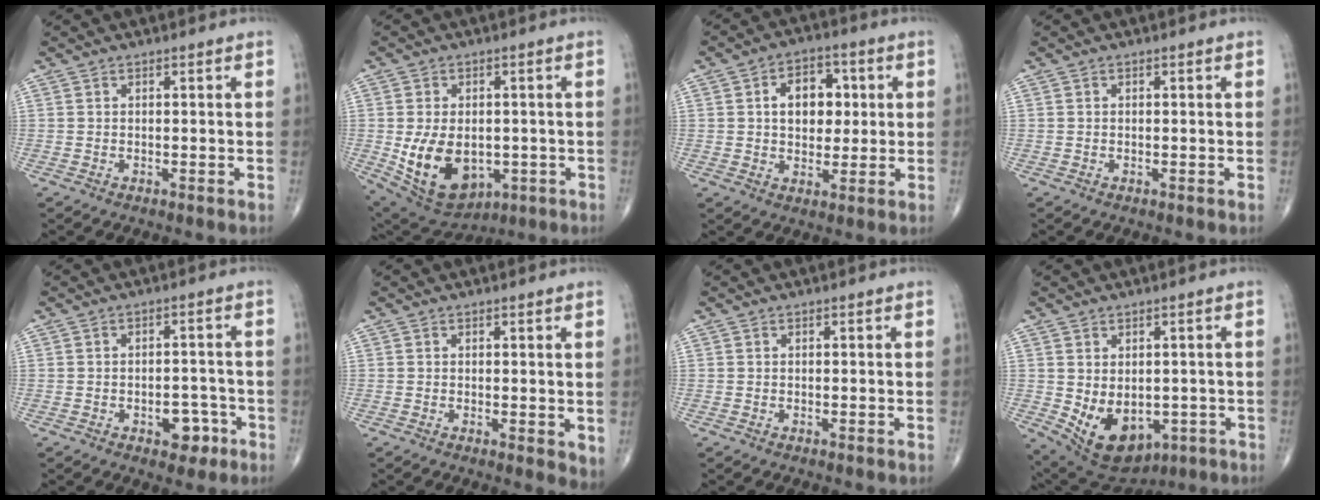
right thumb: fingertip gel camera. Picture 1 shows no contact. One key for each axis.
{"total": 14.3, "fx": -2.5, "fy": 9.6, "fz": 10.3, "tx": -0.158, "ty": -0.003, "tz": -0.014}
{"total": 9.7, "fx": 1.7, "fy": 6.7, "fz": 6.8, "tx": -0.060, "ty": 0.007, "tz": 0.024}
{"total": 0.0}
{"total": 5.5, "fx": -2.5, "fy": 3.4, "fz": 3.6, "tx": -0.023, "ty": 0.019, "tz": -0.029}
{"total": 3.2, "fx": 0.3, "fy": 1.4, "fz": 2.9, "tx": -0.040, "ty": -0.012, "tz": 0.004}
{"total": 0.0}
{"total": 11.8, "fx": -2.3, "fy": 8.0, "fz": 8.4, "tx": -0.114, "ty": -0.007, "tz": -0.007}